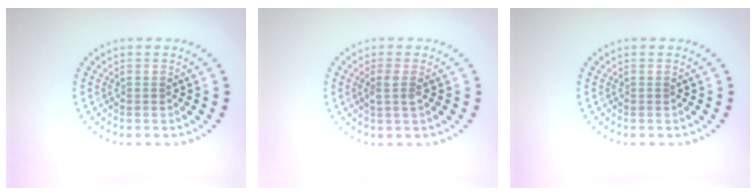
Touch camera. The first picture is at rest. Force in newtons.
{"total": 1.4, "press": 1.1, "slide": 0.9}
{"total": 0.0}